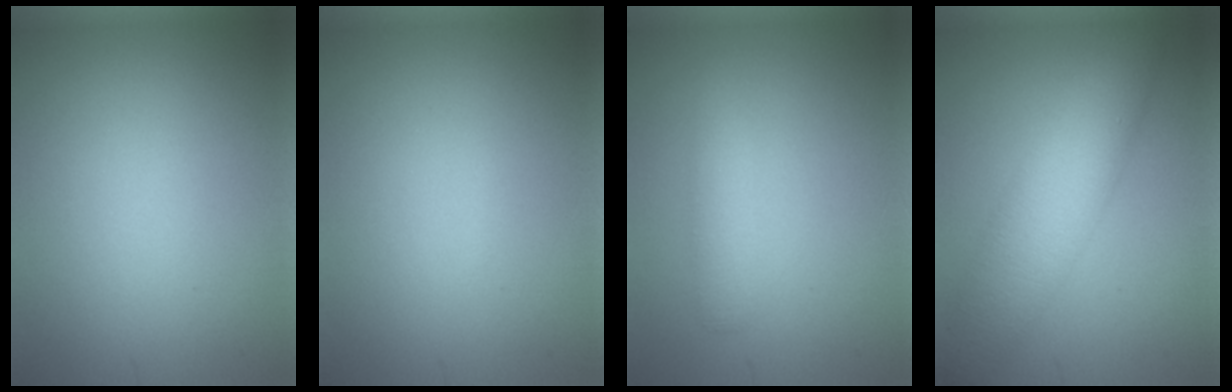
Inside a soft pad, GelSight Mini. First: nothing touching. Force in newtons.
{"total": 0.0}
{"total": 1.9, "press": 1.9, "slide": 0.1}
{"total": 6.4, "press": 6.4, "slide": 0.1}